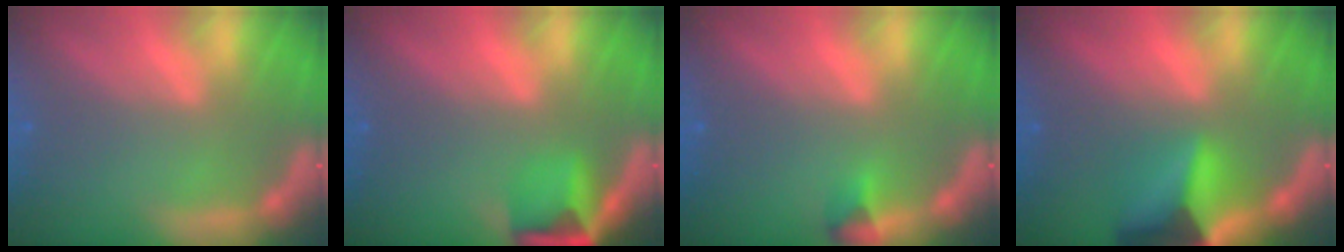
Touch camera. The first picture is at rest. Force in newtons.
{"total": 4.4}
{"total": 1.4}
{"total": 9.0}